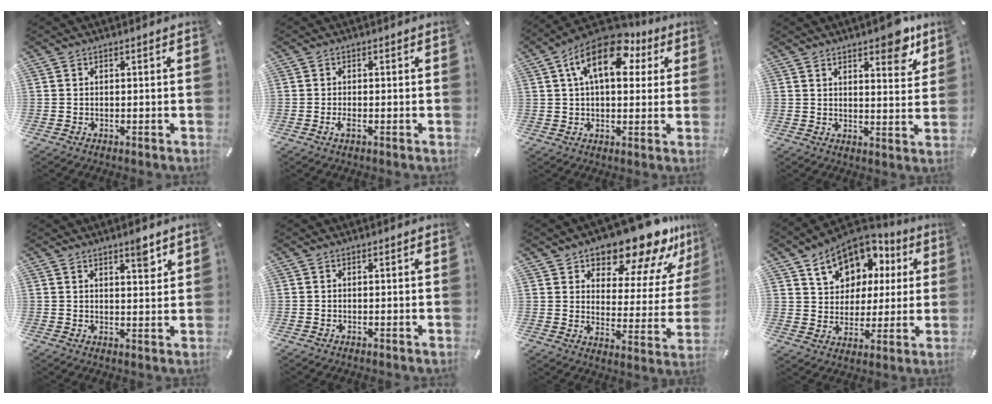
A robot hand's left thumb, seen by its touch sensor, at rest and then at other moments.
{"total": 1.4, "force": [-0.5, 0.5, 1.3], "torque": [-0.031, -0.003, -0.012]}
{"total": 15.3, "force": [6.0, 8.2, 11.5], "torque": [-0.193, -0.013, 0.098]}
{"total": 8.3, "force": [6.2, 3.0, 4.6], "torque": [-0.042, -0.039, 0.100]}
{"total": 4.7, "force": [3.2, 1.5, 3.0], "torque": [-0.024, -0.021, 0.048]}
{"total": 0.0}
{"total": 16.9, "force": [14.2, 6.1, 7.0], "torque": [-0.104, -0.112, 0.234]}
{"total": 12.3, "force": [6.7, 9.4, 4.3], "torque": [-0.082, -0.039, 0.126]}